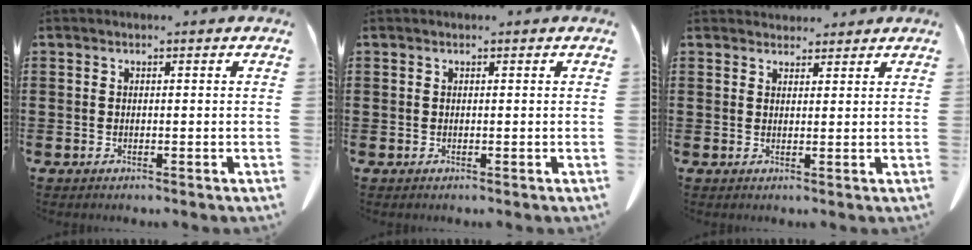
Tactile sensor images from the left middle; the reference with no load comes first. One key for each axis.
{"total": 0.0}
{"total": 2.3, "fx": 2.2, "fy": 0.7, "fz": -0.1, "tx": -0.005, "ty": -0.002, "tz": 0.043}